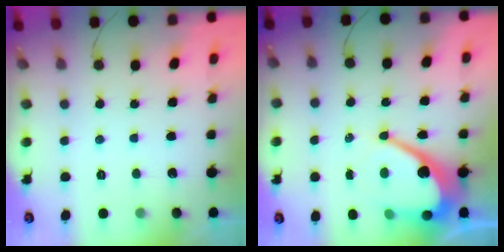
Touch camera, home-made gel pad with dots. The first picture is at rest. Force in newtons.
{"total": 13.0, "press": 13.0, "slide": 1.1}